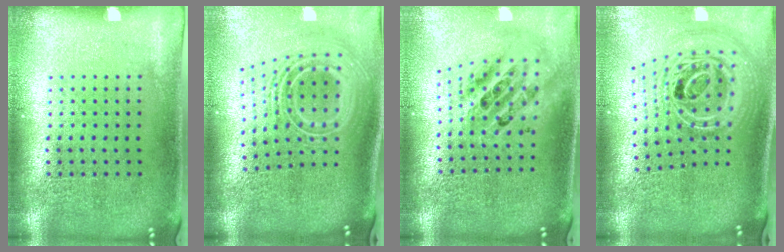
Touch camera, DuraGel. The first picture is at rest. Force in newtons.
{"total": 2.8, "press": 1.9, "slide": 2.2}
{"total": 2.2, "press": 1.6, "slide": 1.4}
{"total": 2.9, "press": 2.0, "slide": 2.1}